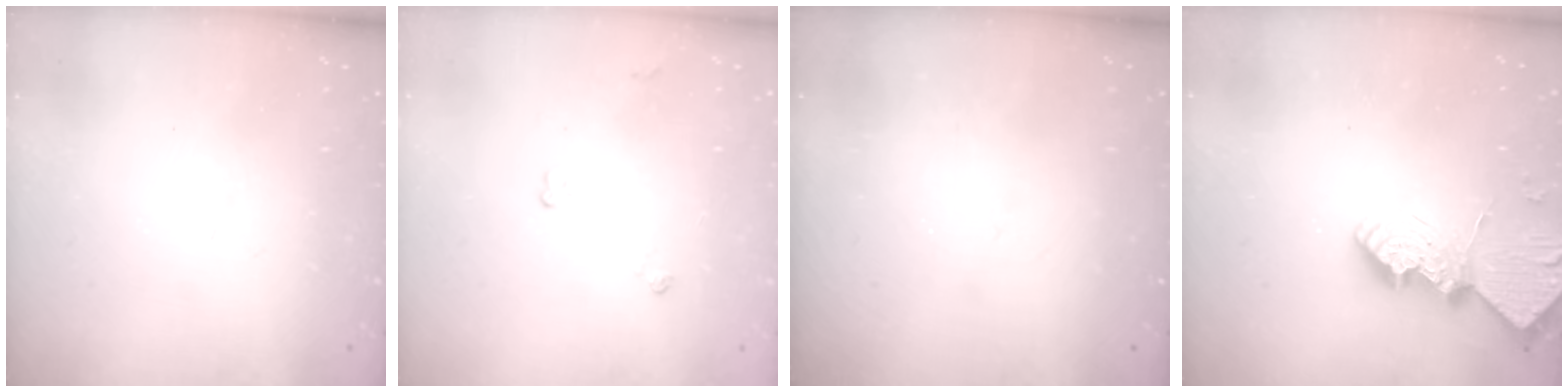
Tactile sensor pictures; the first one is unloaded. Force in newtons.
{"total": 3.7, "press": 3.7, "slide": 0.6}
{"total": 0.0}
{"total": 12.3, "press": 12.2, "slide": 1.2}